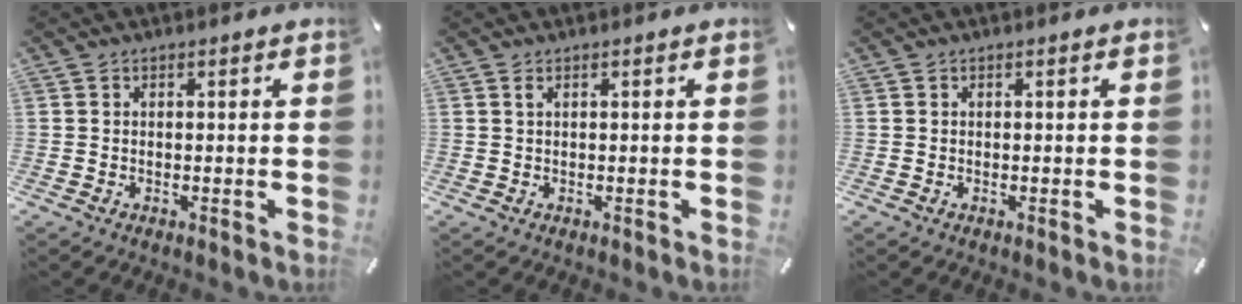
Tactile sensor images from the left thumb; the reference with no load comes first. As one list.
[{"total": 0.8, "force": [0.3, 0.0, 0.7], "torque": [-0.014, 0.000, 0.005]}, {"total": 0.0}]